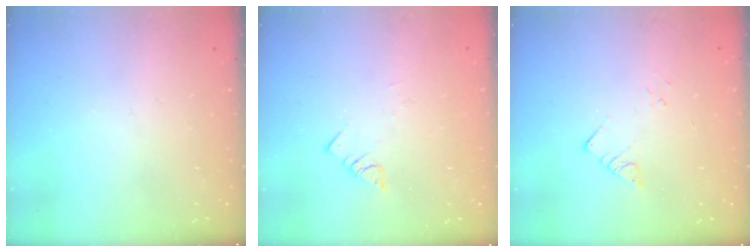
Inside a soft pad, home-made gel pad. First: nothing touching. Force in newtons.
{"total": 1.7, "press": 1.7, "slide": 0.1}
{"total": 2.9, "press": 2.9, "slide": 0.2}